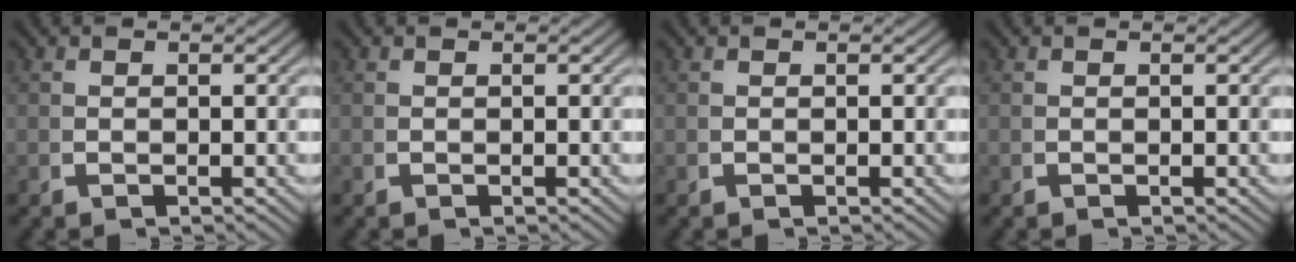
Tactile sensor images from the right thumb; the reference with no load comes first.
{"total": 0.0}
{"total": 0.0}
{"total": 0.0}